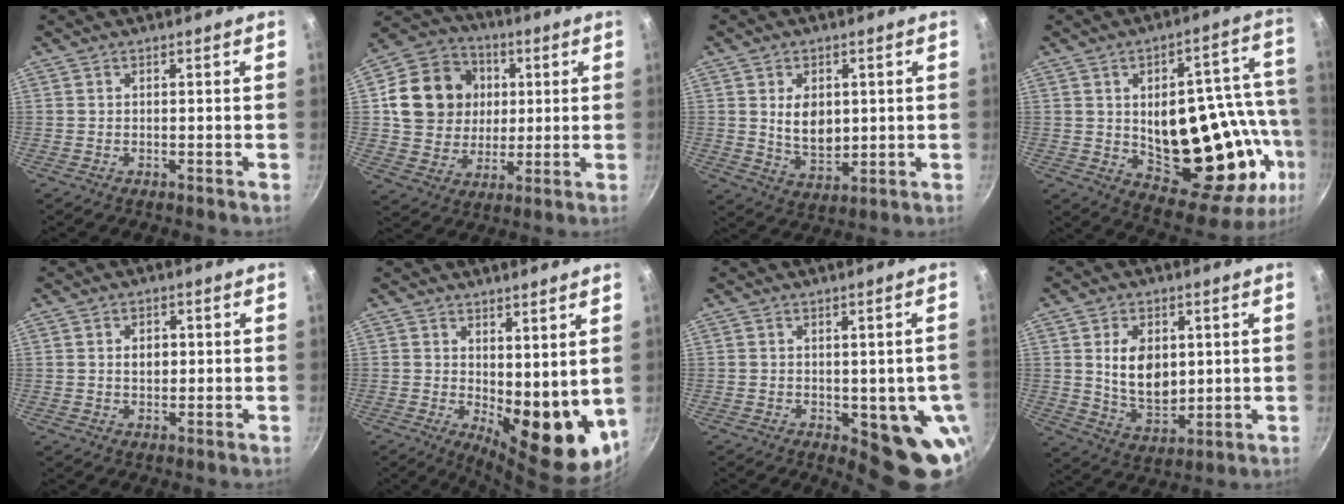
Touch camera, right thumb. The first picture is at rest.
{"total": 16.7, "force": [3.0, 14.6, 7.4], "torque": [-0.112, 0.013, 0.050]}
{"total": 7.7, "force": [1.3, 5.3, 5.4], "torque": [-0.071, -0.023, 0.032]}
{"total": 25.1, "force": [-2.4, 12.8, 21.5], "torque": [-0.238, -0.004, -0.011]}
{"total": 3.3, "force": [0.4, 2.4, 2.3], "torque": [-0.023, 0.001, 0.006]}
{"total": 12.9, "force": [2.2, 5.9, 11.3], "torque": [-0.117, -0.038, 0.046]}
{"total": 10.9, "force": [-2.0, 4.9, 9.5], "torque": [-0.073, -0.015, -0.020]}
{"total": 10.6, "force": [1.9, 7.2, 7.5], "torque": [-0.106, -0.026, 0.044]}